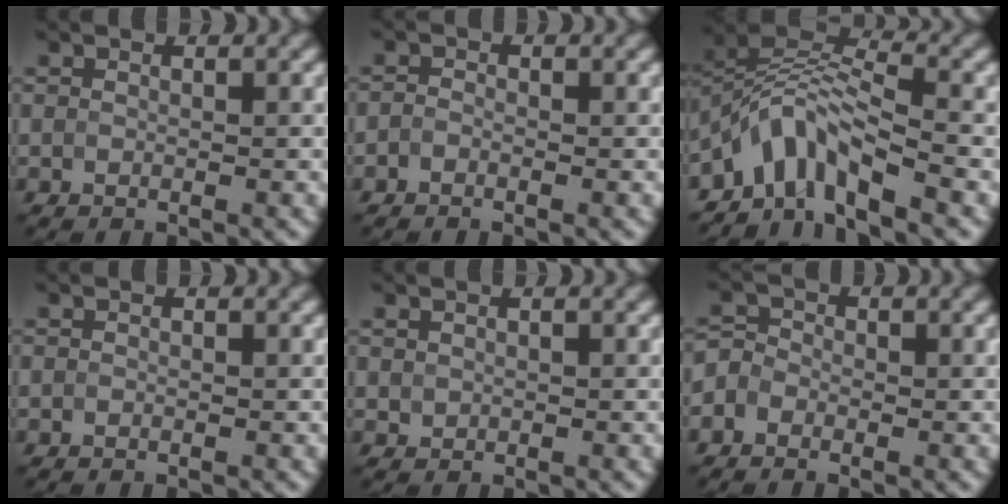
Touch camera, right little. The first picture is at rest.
{"total": 0.8, "force": [-0.6, 0.4, 0.3], "torque": [-0.005, 0.000, -0.016]}
{"total": 5.5, "force": [-3.7, 1.8, 3.6], "torque": [-0.054, 0.007, -0.080]}
{"total": 0.0}
{"total": 0.5, "force": [0.2, 0.5, 0.1], "torque": [0.002, -0.003, 0.006]}
{"total": 2.0, "force": [-1.1, 1.6, 0.7], "torque": [-0.003, 0.009, -0.027]}